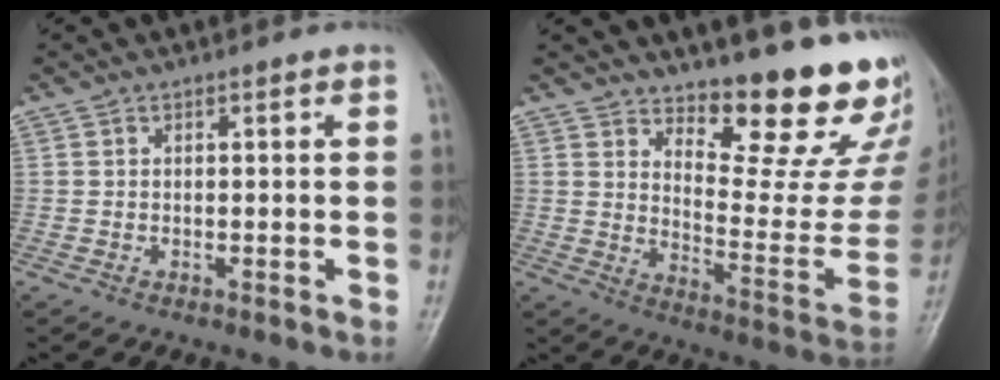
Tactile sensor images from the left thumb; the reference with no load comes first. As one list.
[{"total": 18.4, "force": [14.5, 5.2, 9.9], "torque": [-0.081, -0.138, 0.196]}]